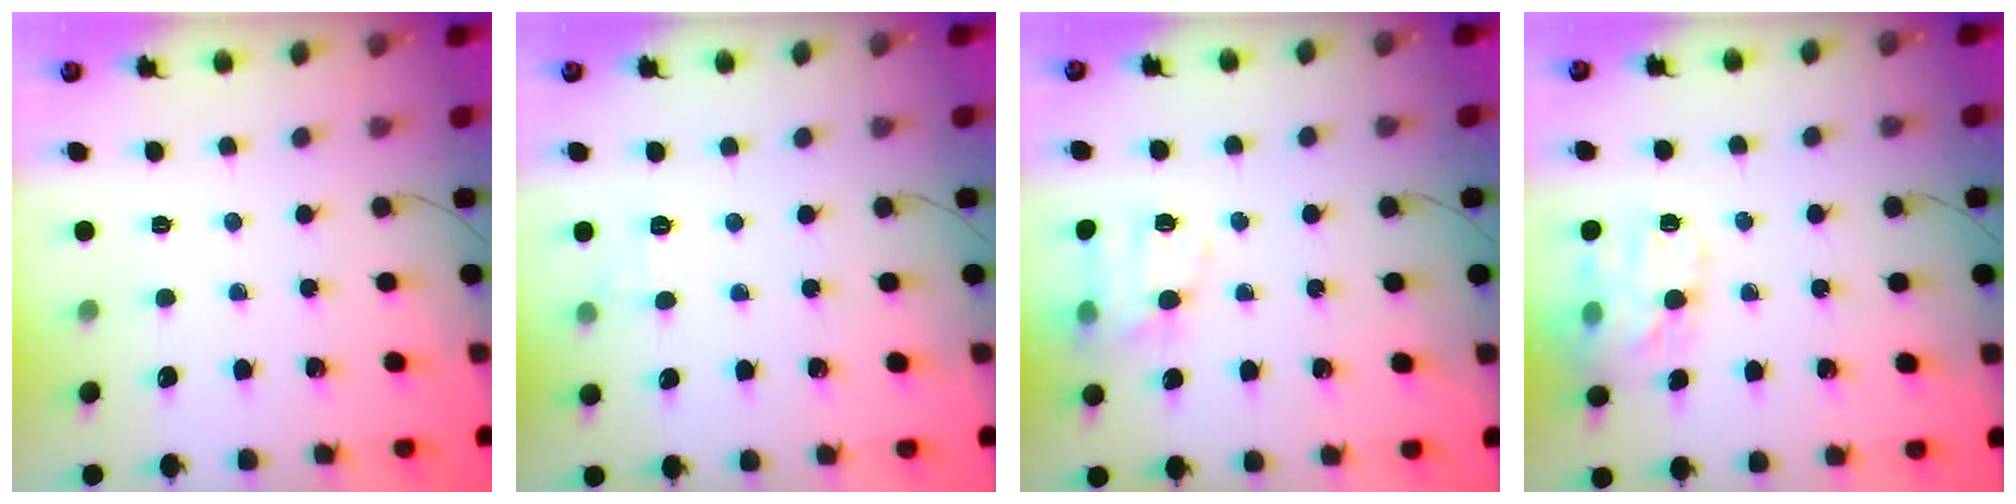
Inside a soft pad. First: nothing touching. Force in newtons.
{"total": 6.1, "press": 5.9, "slide": 1.6}
{"total": 14.0, "press": 13.8, "slide": 2.2}
{"total": 14.0, "press": 13.9, "slide": 0.6}